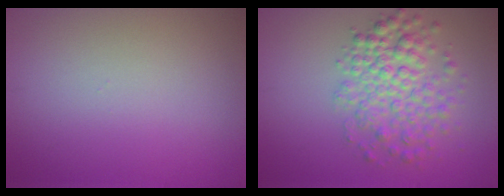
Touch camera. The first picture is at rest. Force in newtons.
{"total": 5.0, "press": 5.0, "slide": 0.2}